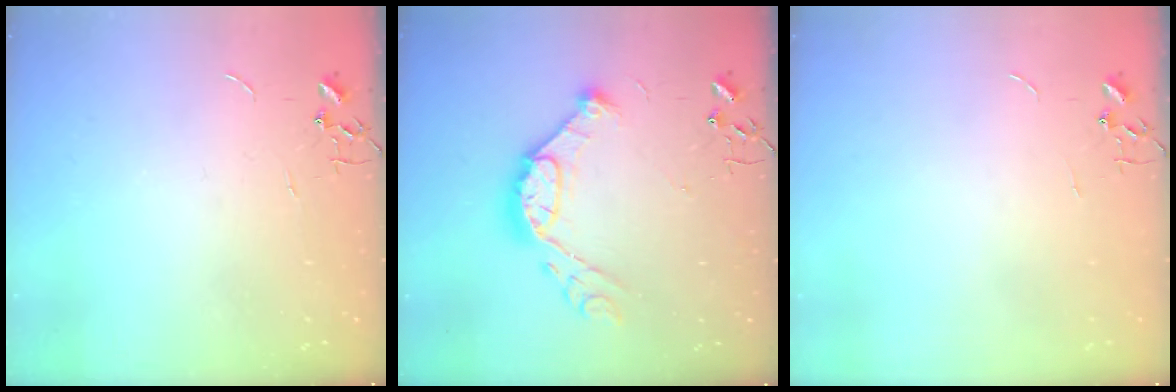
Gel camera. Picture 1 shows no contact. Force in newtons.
{"total": 13.3, "press": 13.3, "slide": 0.2}
{"total": 0.0}